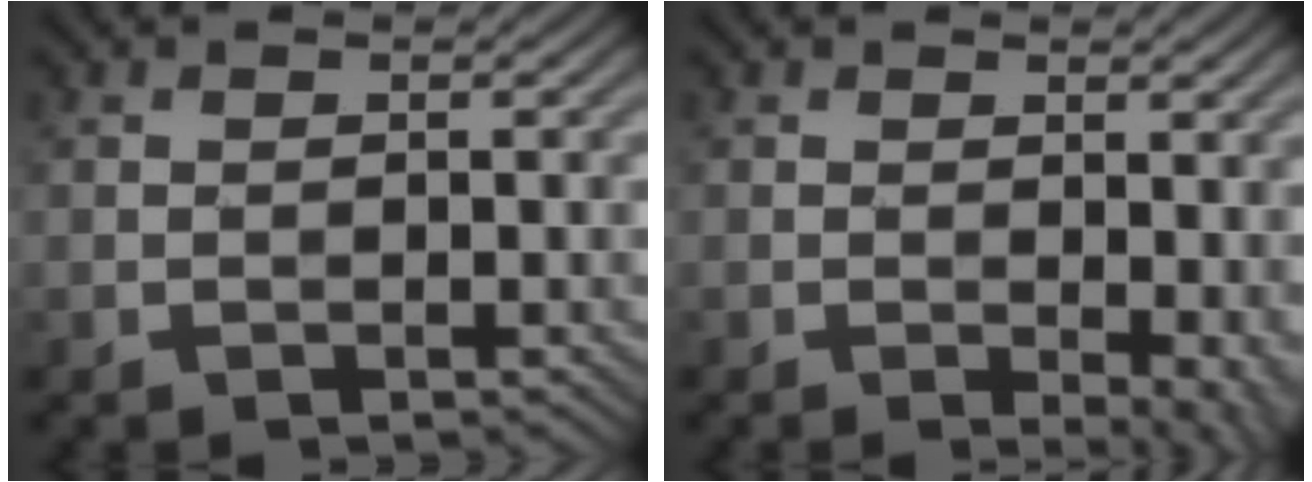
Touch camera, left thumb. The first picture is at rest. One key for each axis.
{"total": 3.7, "fx": -0.2, "fy": 1.6, "fz": 3.4, "tx": -0.041, "ty": -0.004, "tz": -0.001}